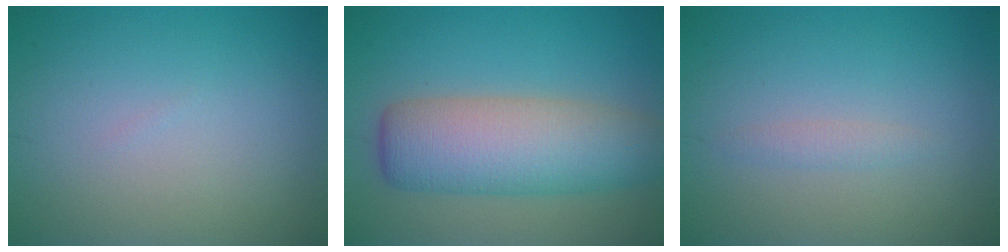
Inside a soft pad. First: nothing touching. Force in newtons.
{"total": 8.1, "press": 8.1, "slide": 0.2}
{"total": 1.0, "press": 1.0, "slide": 0.1}